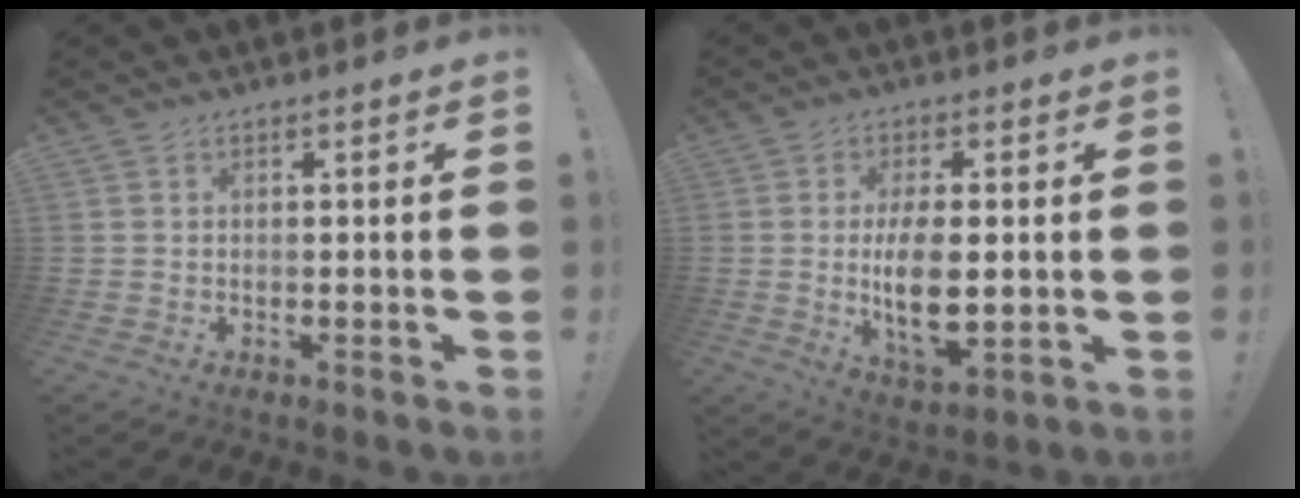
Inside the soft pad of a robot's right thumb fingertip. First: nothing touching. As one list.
[{"total": 11.7, "force": [-0.3, 5.4, 10.4], "torque": [-0.193, -0.016, -0.008]}]